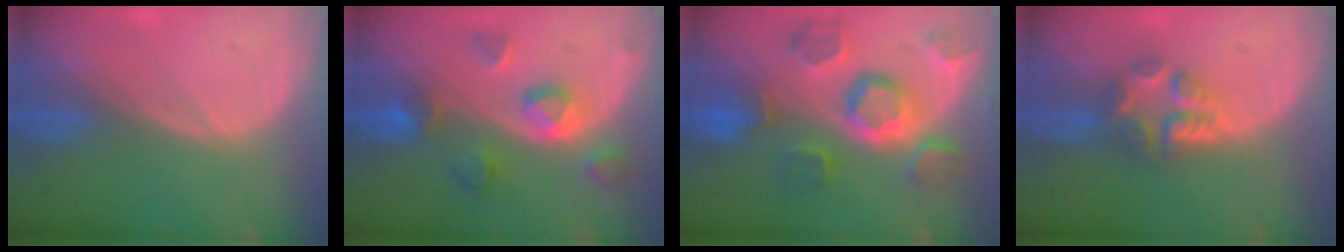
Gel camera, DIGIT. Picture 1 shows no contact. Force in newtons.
{"total": 7.6, "press": 6.8, "slide": 3.4}
{"total": 11.3, "press": 10.0, "slide": 5.3}
{"total": 6.0, "press": 5.2, "slide": 3.1}